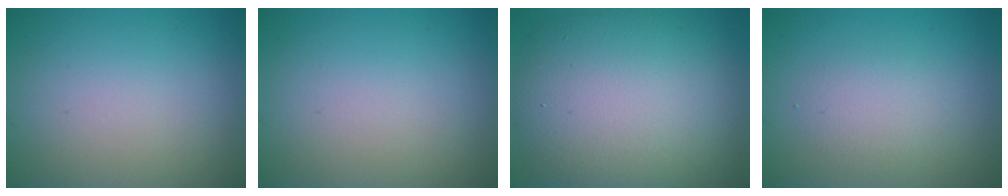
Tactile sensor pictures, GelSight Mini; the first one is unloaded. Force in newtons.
{"total": 0.0}
{"total": 12.1, "press": 12.0, "slide": 0.9}
{"total": 2.2, "press": 2.1, "slide": 0.2}